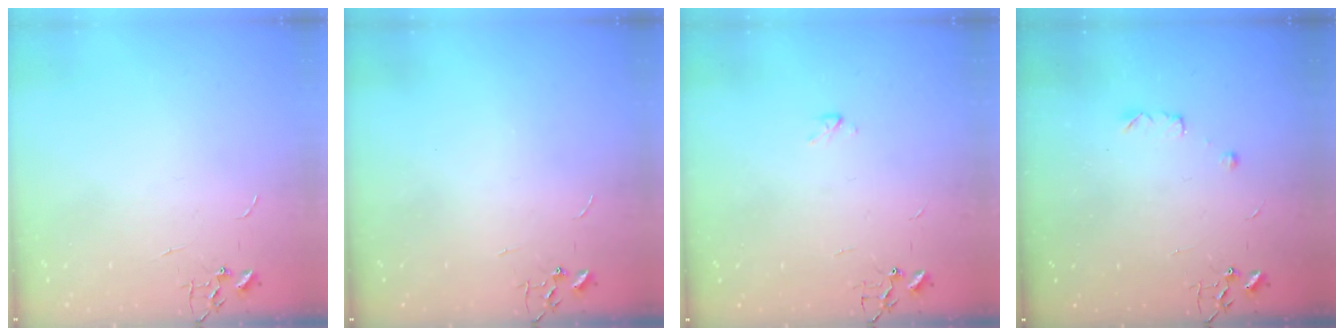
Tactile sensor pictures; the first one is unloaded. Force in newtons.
{"total": 0.0}
{"total": 2.2, "press": 2.2, "slide": 0.4}
{"total": 5.1, "press": 4.9, "slide": 1.2}